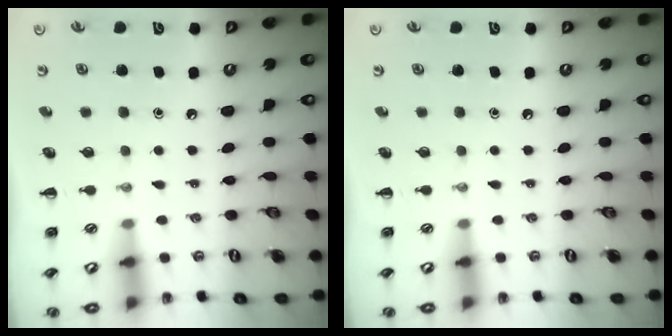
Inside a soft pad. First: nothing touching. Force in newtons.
{"total": 0.0}